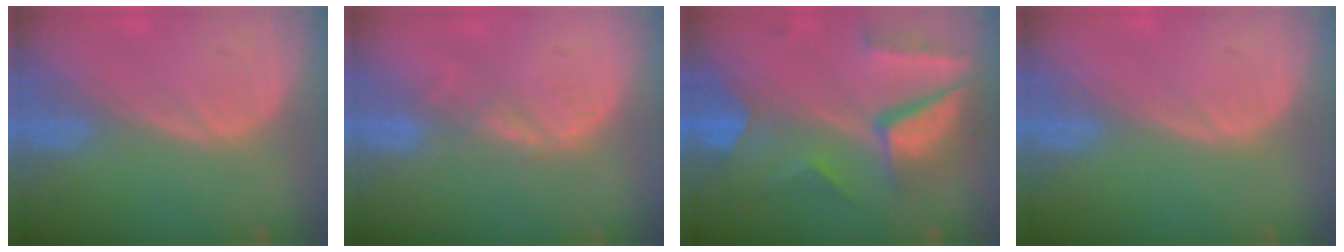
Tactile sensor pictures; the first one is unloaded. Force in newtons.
{"total": 2.8, "press": 2.2, "slide": 1.7}
{"total": 10.4, "press": 8.8, "slide": 5.5}
{"total": 0.0}